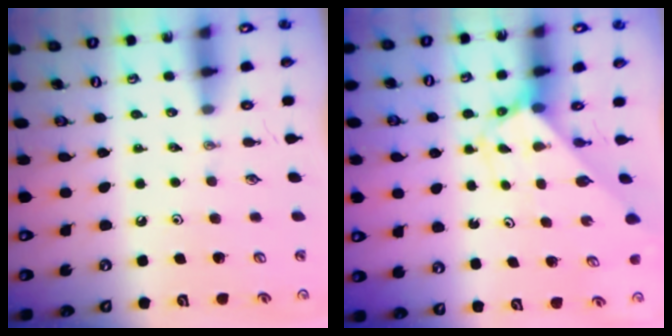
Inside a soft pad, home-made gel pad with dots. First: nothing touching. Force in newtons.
{"total": 2.7, "press": 2.7, "slide": 0.2}